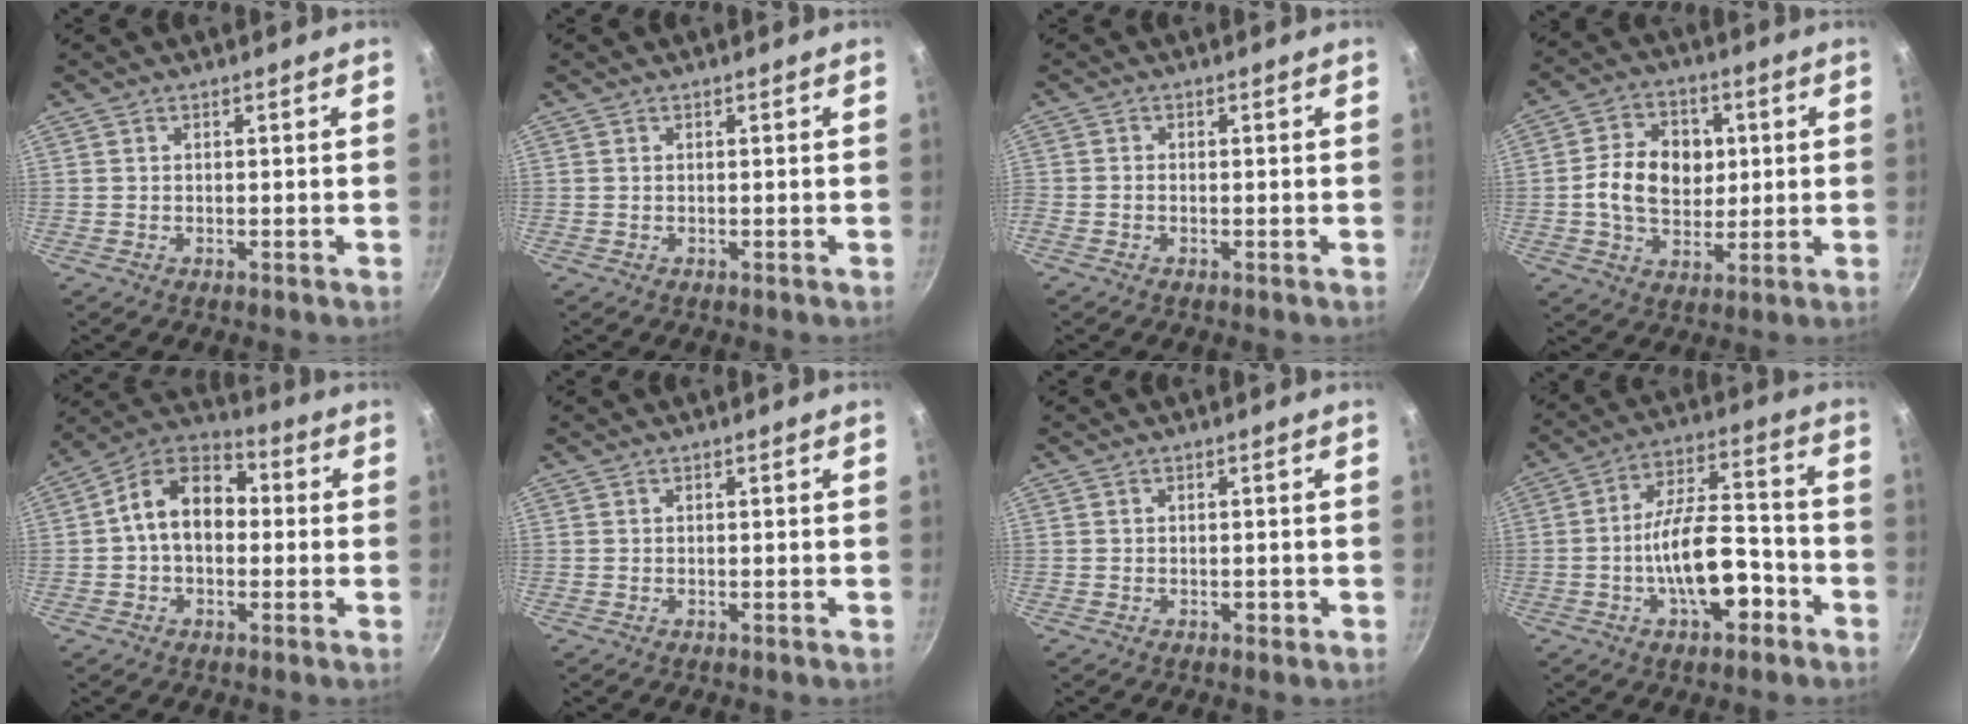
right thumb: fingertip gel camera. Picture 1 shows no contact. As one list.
[{"total": 0.0}, {"total": 0.9, "force": [-0.5, 0.5, 0.6], "torque": [-0.018, 0.004, -0.016]}, {"total": 12.2, "force": [0.9, 9.2, 8.0], "torque": [-0.108, 0.007, 0.009]}, {"total": 12.4, "force": [0.4, 8.8, 8.8], "torque": [-0.107, 0.038, -0.017]}, {"total": 0.0}, {"total": 0.9, "force": [-0.4, 0.6, 0.6], "torque": [-0.005, 0.003, -0.005]}, {"total": 13.9, "force": [-5.1, 6.1, 11.4], "torque": [-0.162, 0.049, -0.086]}]